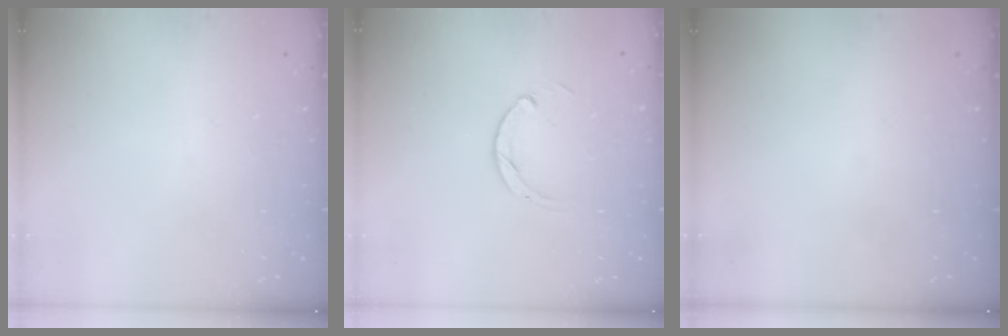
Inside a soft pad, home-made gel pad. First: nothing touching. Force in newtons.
{"total": 2.9, "press": 2.9, "slide": 0.4}
{"total": 0.0}